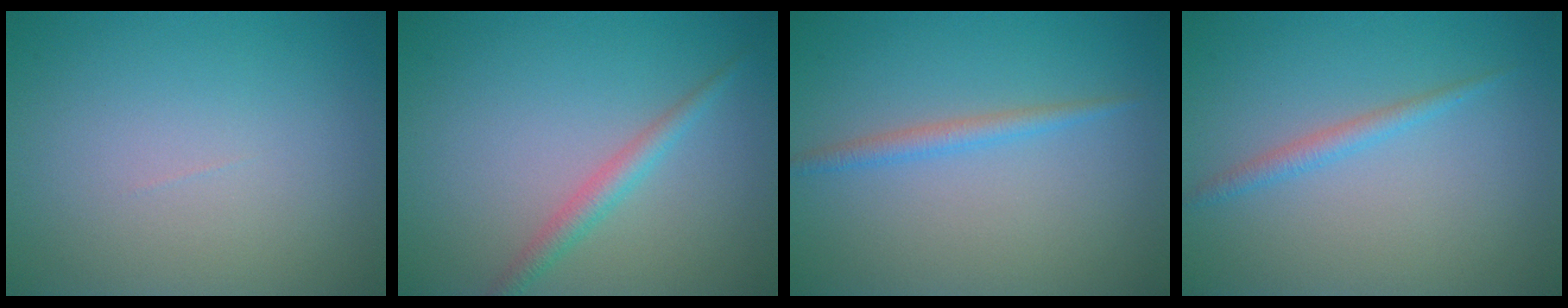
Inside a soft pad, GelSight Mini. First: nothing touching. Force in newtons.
{"total": 2.0, "press": 2.0, "slide": 0.0}
{"total": 1.6, "press": 1.6, "slide": 0.0}
{"total": 1.4, "press": 1.4, "slide": 0.1}